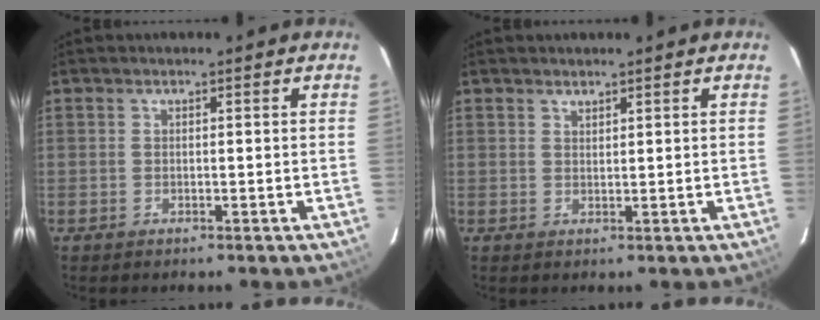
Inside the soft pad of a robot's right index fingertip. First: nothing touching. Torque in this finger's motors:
{"motor_torque": [-0.23, 0.23, -0.03, -0.01]}